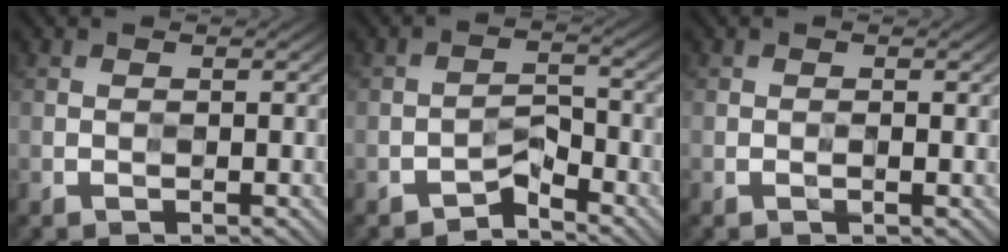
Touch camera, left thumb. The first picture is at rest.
{"total": 2.7, "force": [-2.3, 0.9, 1.1], "torque": [-0.012, 0.012, -0.047]}
{"total": 0.0}